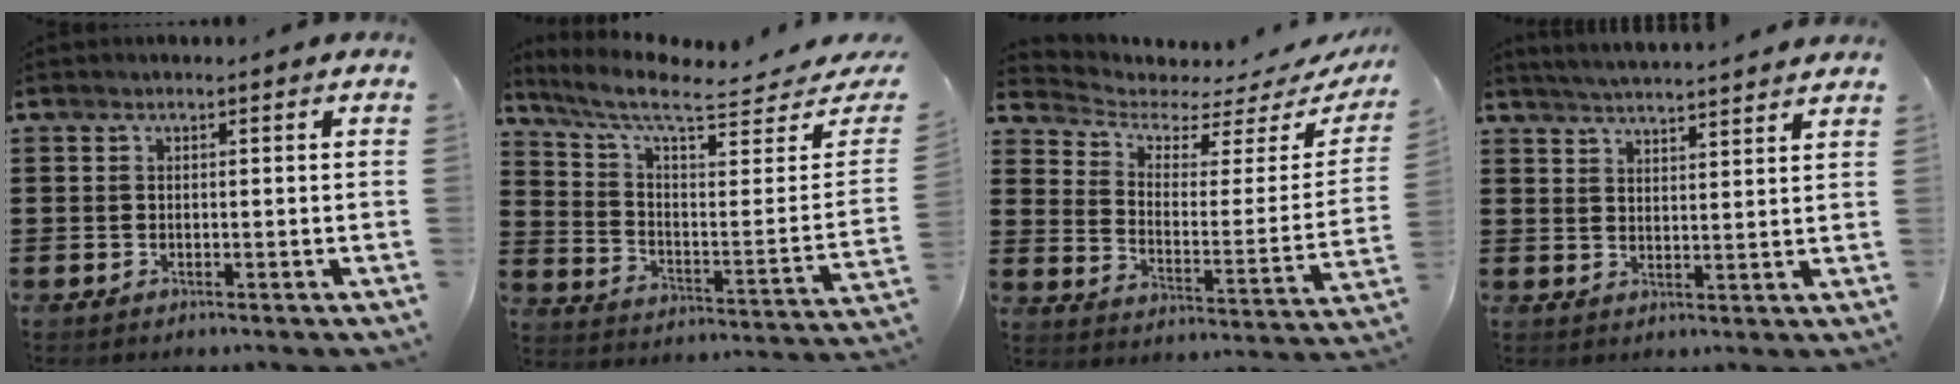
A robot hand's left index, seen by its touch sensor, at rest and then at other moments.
{"total": 8.7, "force": [6.9, 1.3, 5.1], "torque": [-0.118, -0.049, 0.117]}
{"total": 3.6, "force": [3.0, 1.5, 1.5], "torque": [-0.051, -0.023, 0.044]}
{"total": 4.1, "force": [4.0, -0.8, 0.3], "torque": [-0.019, -0.020, 0.070]}